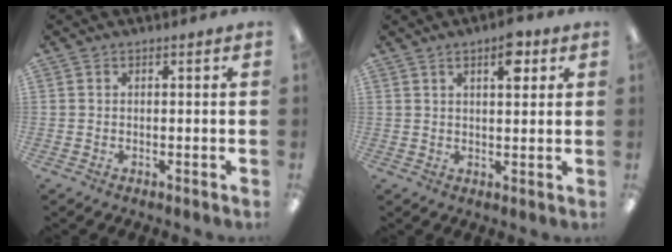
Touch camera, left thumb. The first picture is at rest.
{"total": 6.2, "force": [3.5, 2.6, 4.5], "torque": [-0.057, -0.010, 0.053]}